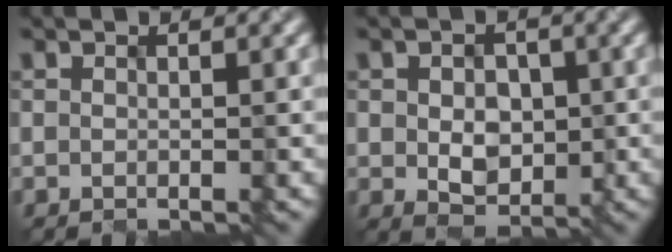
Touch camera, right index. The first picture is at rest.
{"total": 3.6, "force": [-0.5, 2.6, 2.3], "torque": [-0.042, -0.006, 0.001]}